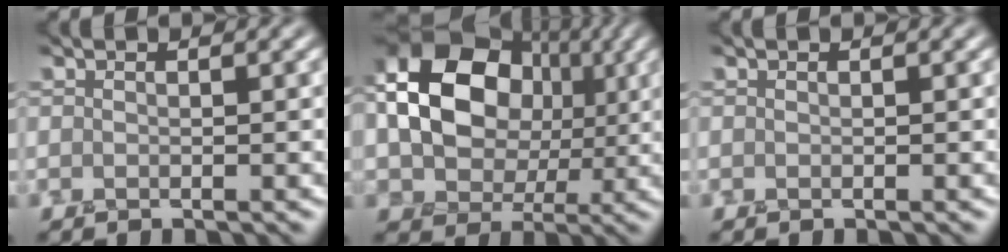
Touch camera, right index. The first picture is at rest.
{"total": 12.8, "force": [1.9, 9.7, 8.1], "torque": [-0.144, 0.025, 0.022]}
{"total": 0.0}